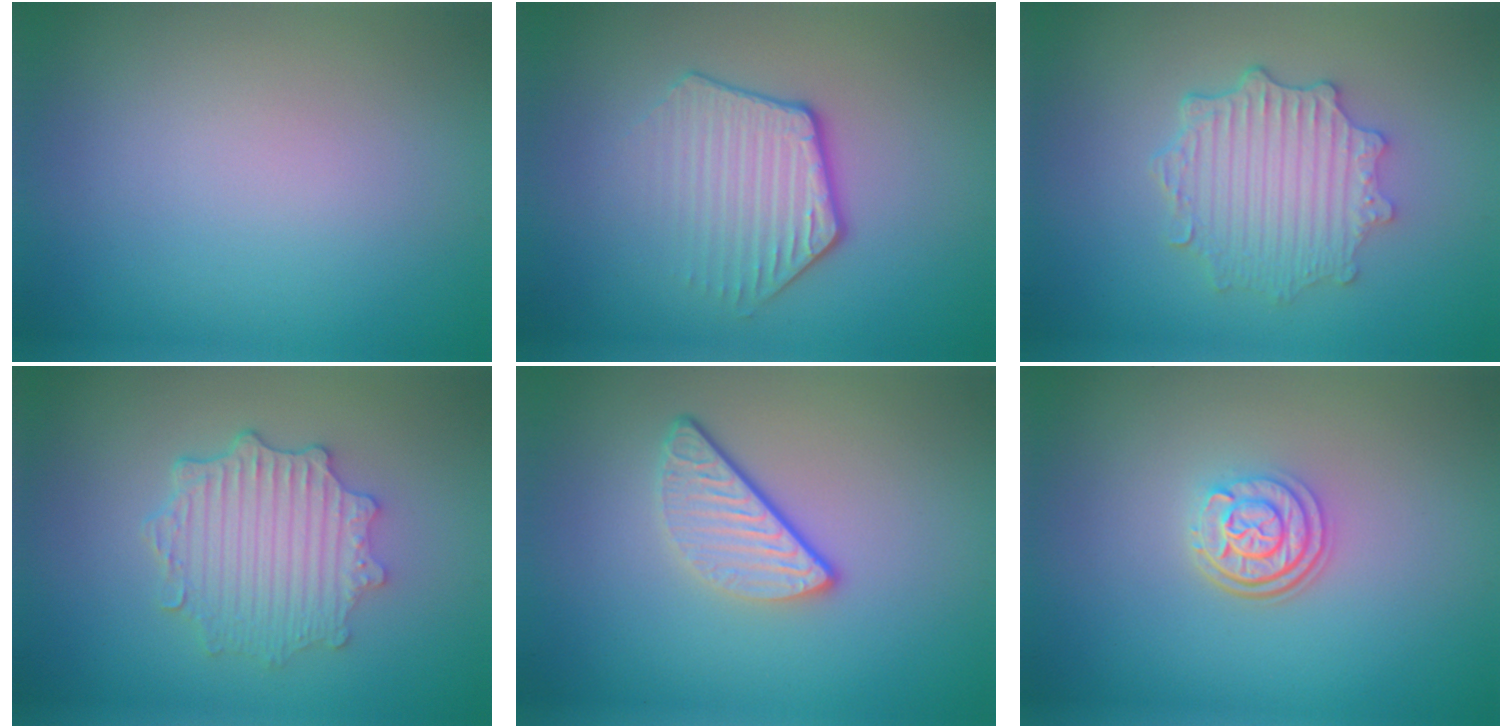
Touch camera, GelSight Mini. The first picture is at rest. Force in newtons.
{"total": 3.9, "press": 2.9, "slide": 2.5}
{"total": 4.7, "press": 3.7, "slide": 2.8}
{"total": 4.7, "press": 3.7, "slide": 2.8}
{"total": 3.4, "press": 2.6, "slide": 2.1}
{"total": 3.1, "press": 2.5, "slide": 1.8}